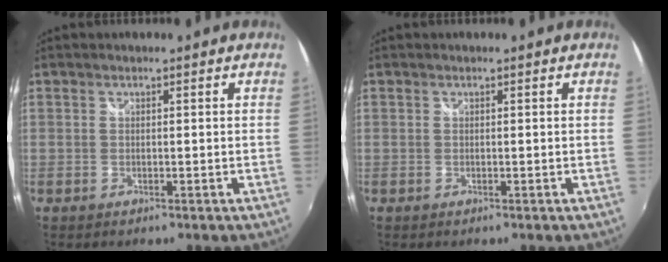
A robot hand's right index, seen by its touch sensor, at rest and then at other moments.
{"total": 0.0}